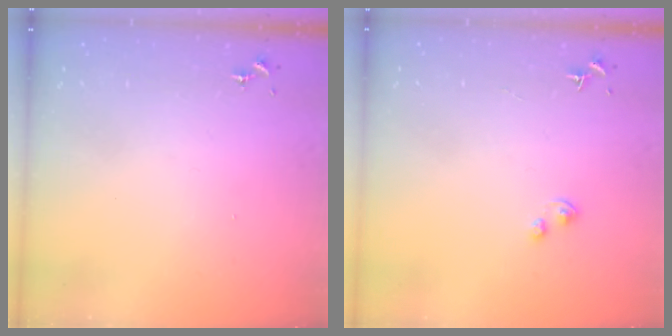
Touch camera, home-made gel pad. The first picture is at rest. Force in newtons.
{"total": 1.6, "press": 1.5, "slide": 0.3}